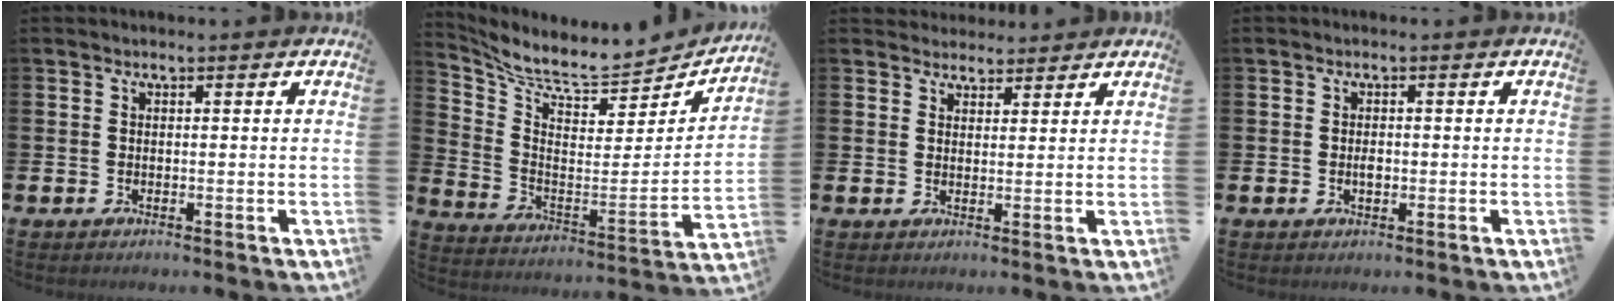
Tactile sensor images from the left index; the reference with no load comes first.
{"total": 8.2, "force": [7.4, 2.1, 2.8], "torque": [-0.076, -0.072, 0.120]}
{"total": 3.0, "force": [2.8, 1.0, -0.2], "torque": [0.011, -0.014, 0.049]}
{"total": 1.2, "force": [-0.1, 0.7, 1.0], "torque": [-0.004, -0.004, -0.007]}